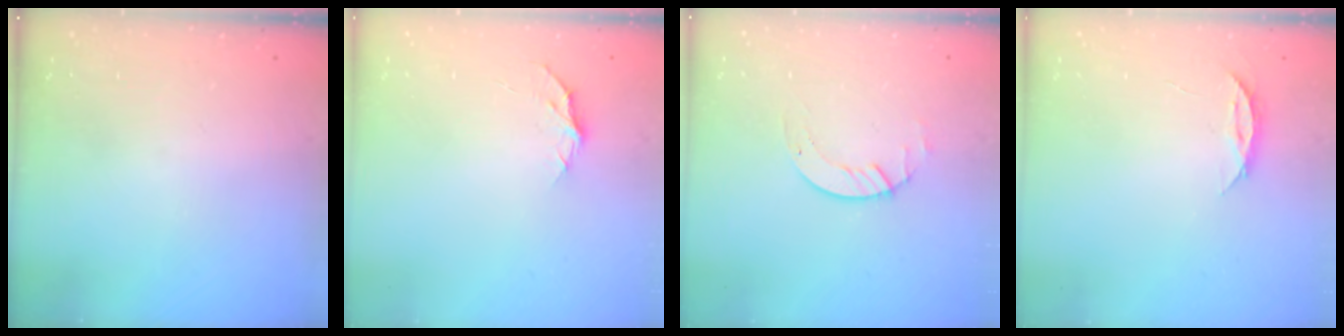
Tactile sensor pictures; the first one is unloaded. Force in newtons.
{"total": 5.1, "press": 5.1, "slide": 0.2}
{"total": 2.7, "press": 2.7, "slide": 0.3}
{"total": 3.7, "press": 3.6, "slide": 0.4}